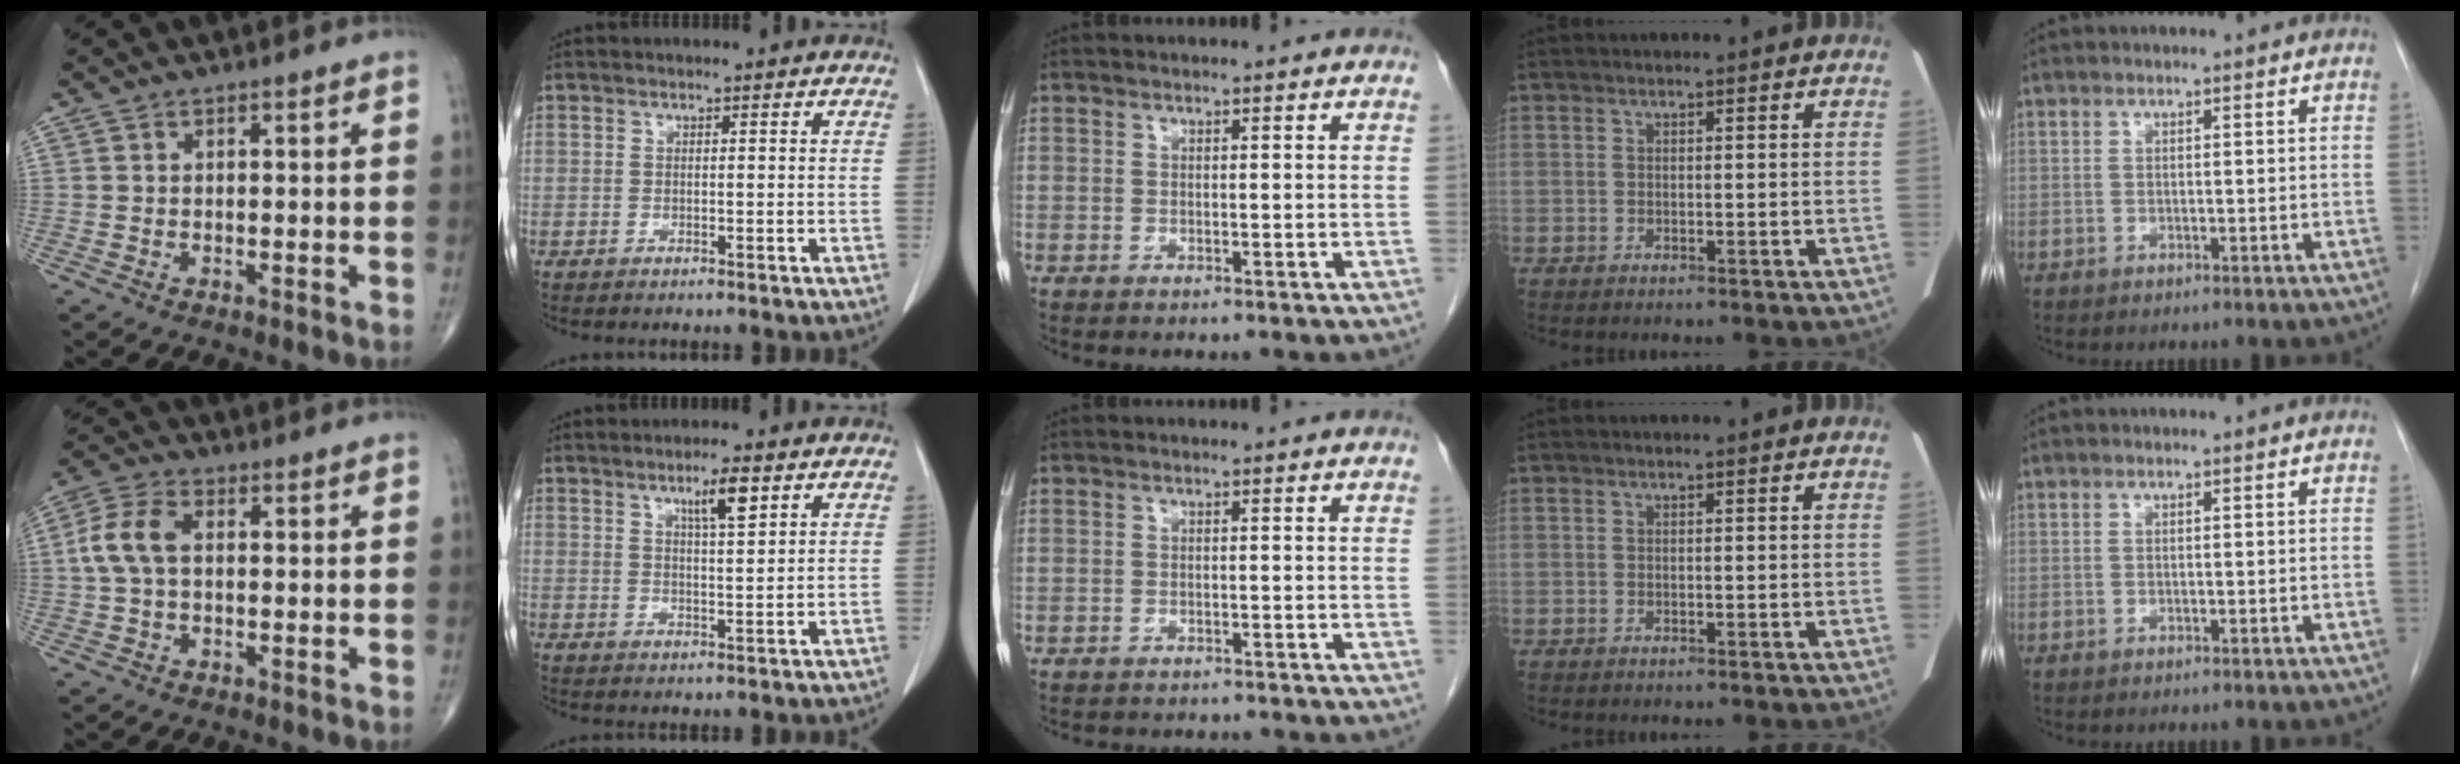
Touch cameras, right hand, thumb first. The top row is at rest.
{"thumb": {"total": 7.2, "force": [0.7, 4.4, 5.7], "torque": [-0.128, 0.021, 0.008]}, "index": {"total": 4.6, "force": [2.6, 0.5, 3.8], "torque": [-0.063, -0.001, 0.044]}, "middle": {"total": 6.1, "force": [-5.7, 1.6, 1.6], "torque": [-0.017, -0.001, -0.069]}}